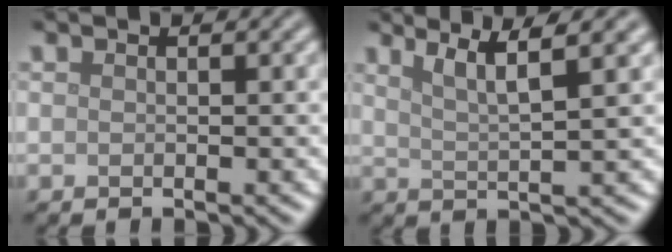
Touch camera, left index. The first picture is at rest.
{"total": 4.2, "force": [2.6, 0.6, 3.2], "torque": [-0.046, 0.006, 0.048]}